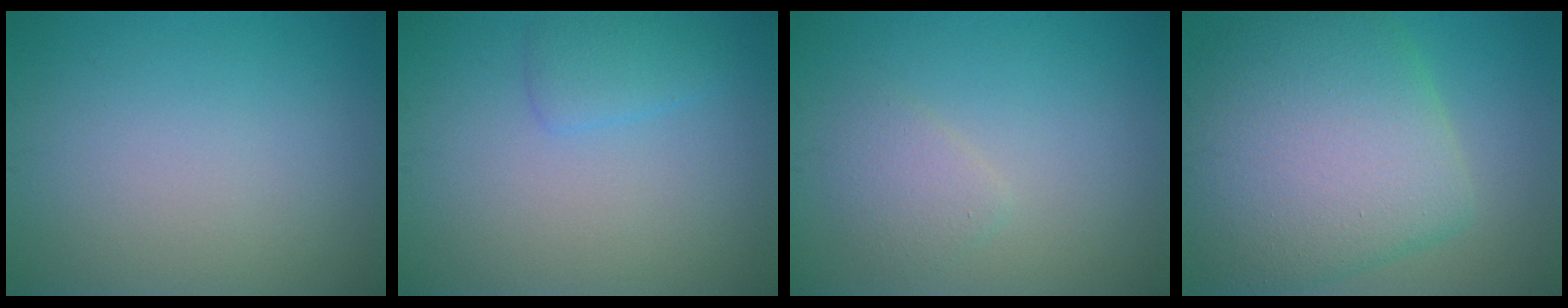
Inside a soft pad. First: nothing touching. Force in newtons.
{"total": 1.9, "press": 1.9, "slide": 0.2}
{"total": 1.8, "press": 1.8, "slide": 0.2}
{"total": 10.9, "press": 10.9, "slide": 0.4}